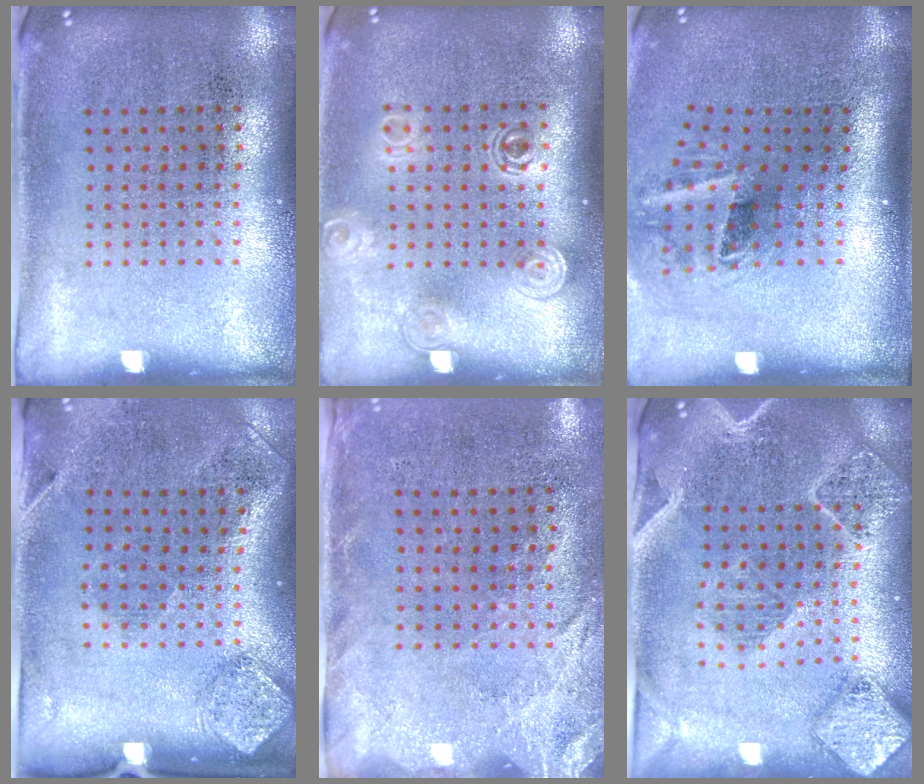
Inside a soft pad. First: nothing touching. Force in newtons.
{"total": 1.6, "press": 1.2, "slide": 1.0}
{"total": 2.2, "press": 1.3, "slide": 1.8}
{"total": 1.9, "press": 1.1, "slide": 1.6}
{"total": 2.6, "press": 2.0, "slide": 1.5}
{"total": 2.4, "press": 2.2, "slide": 0.8}